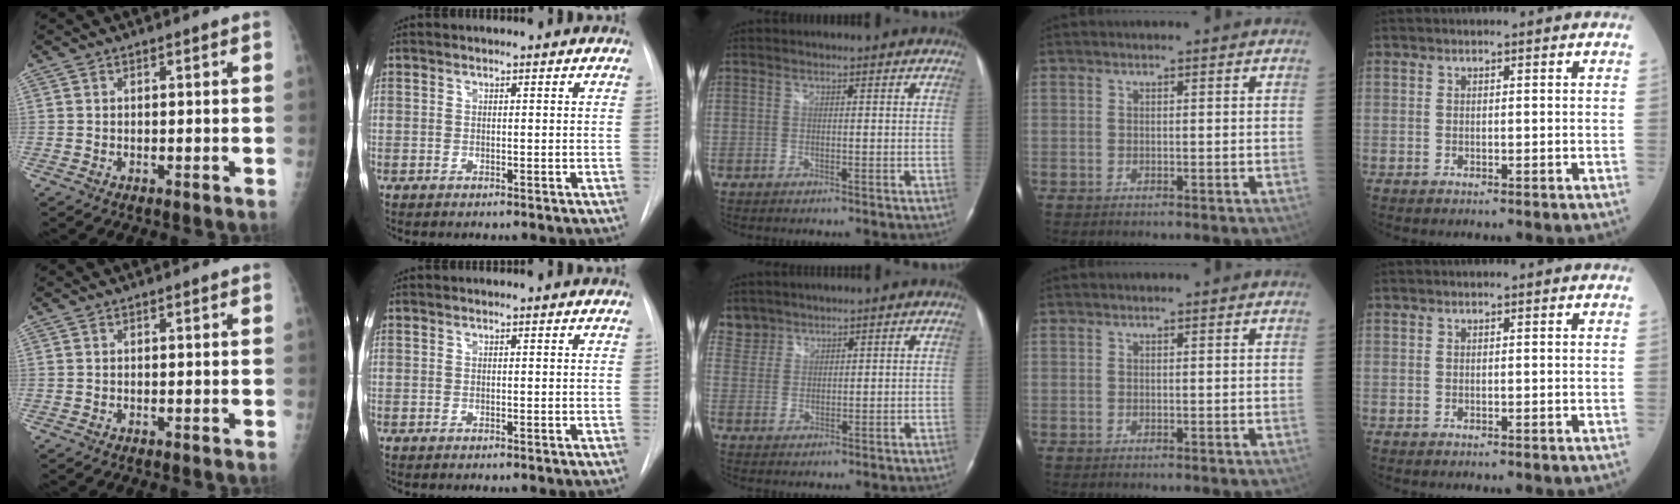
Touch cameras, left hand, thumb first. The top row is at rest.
{"middle": {"total": 3.5, "force": [2.9, 1.9, -0.6], "torque": [0.021, 0.007, 0.056]}}